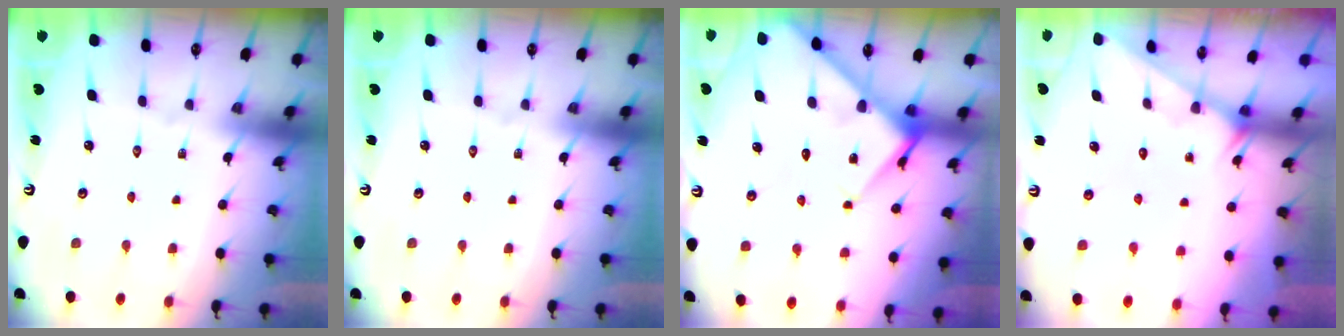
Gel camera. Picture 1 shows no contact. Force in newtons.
{"total": 0.0}
{"total": 10.9, "press": 10.8, "slide": 0.9}
{"total": 1.3, "press": 1.3, "slide": 0.1}